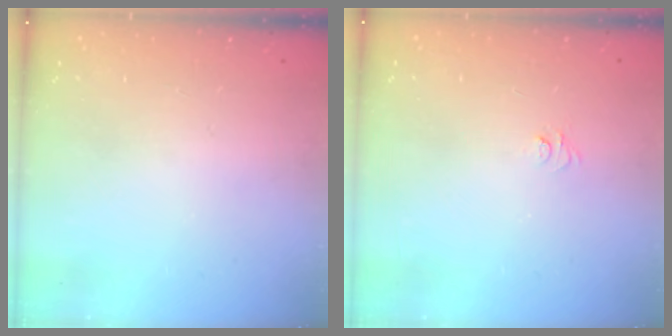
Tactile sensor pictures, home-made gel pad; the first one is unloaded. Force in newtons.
{"total": 4.0, "press": 4.0, "slide": 0.4}